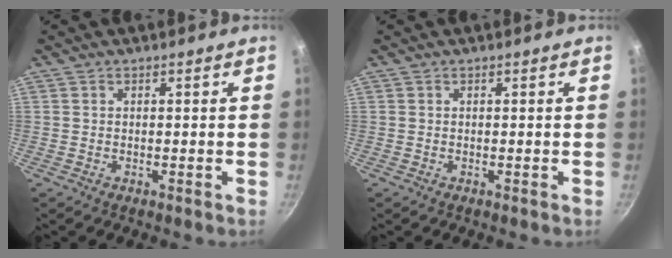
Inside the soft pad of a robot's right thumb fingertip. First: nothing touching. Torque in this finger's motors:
{"motor_torque": [-0.37, 0.37, 0.00, 0.00, 0.00]}